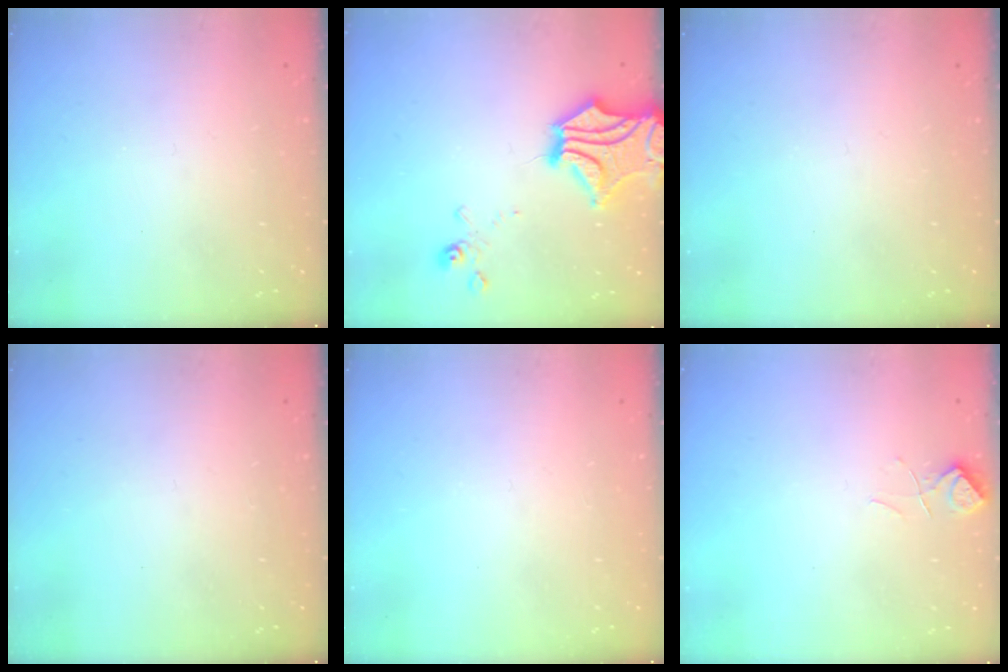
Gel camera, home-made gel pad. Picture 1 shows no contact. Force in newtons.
{"total": 5.8, "press": 5.2, "slide": 2.7}
{"total": 0.0}
{"total": 0.0}
{"total": 0.0}
{"total": 1.2, "press": 1.0, "slide": 0.6}